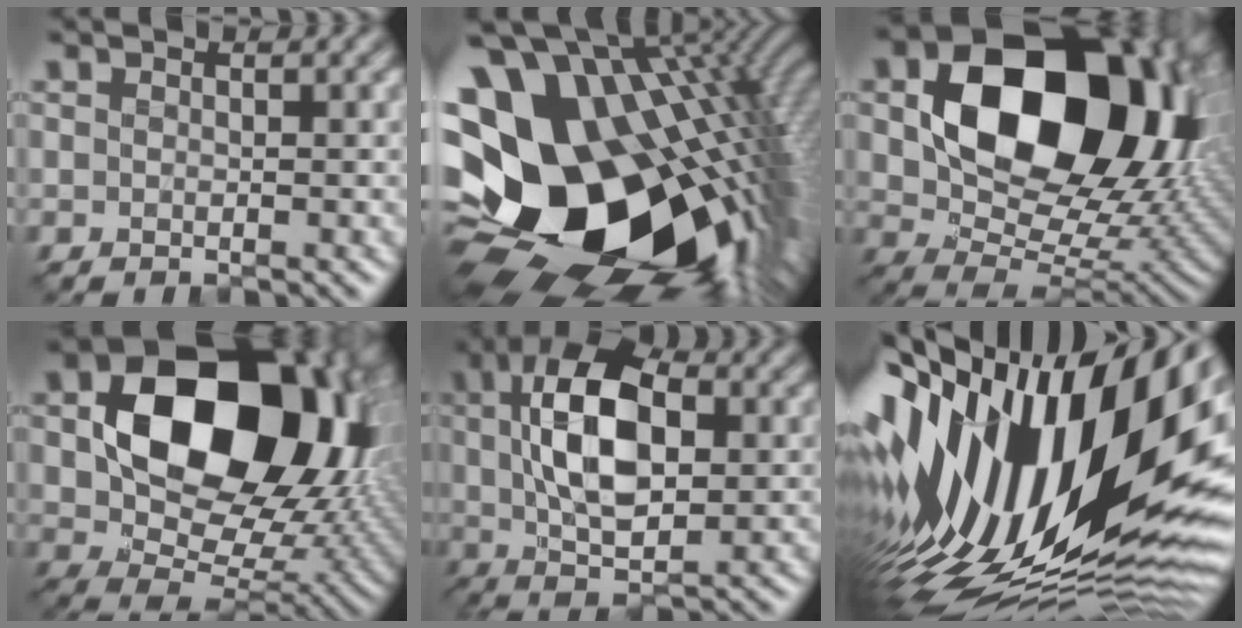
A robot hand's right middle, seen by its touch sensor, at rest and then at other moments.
{"total": 20.7, "force": [0.1, 14.6, 14.7], "torque": [-0.265, -0.073, 0.041]}
{"total": 16.7, "force": [4.1, 11.6, 11.3], "torque": [-0.177, -0.009, 0.081]}
{"total": 15.5, "force": [2.8, 10.8, 10.8], "torque": [-0.155, 0.001, 0.050]}
{"total": 10.9, "force": [1.5, 5.2, 9.4], "torque": [-0.167, 0.015, 0.019]}
{"total": 20.1, "force": [0.3, 9.8, 17.6], "torque": [-0.320, -0.031, -0.012]}